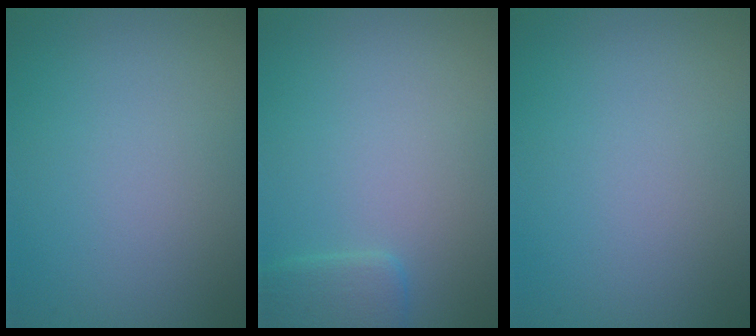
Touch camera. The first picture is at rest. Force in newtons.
{"total": 2.0, "press": 2.0, "slide": 0.1}
{"total": 0.0}